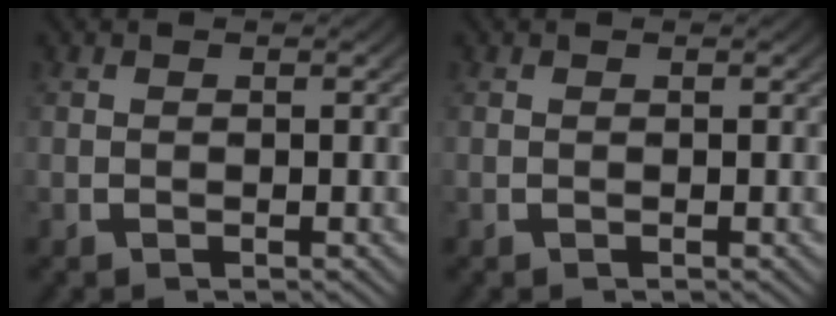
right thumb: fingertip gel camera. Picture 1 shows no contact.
{"total": 0.0}